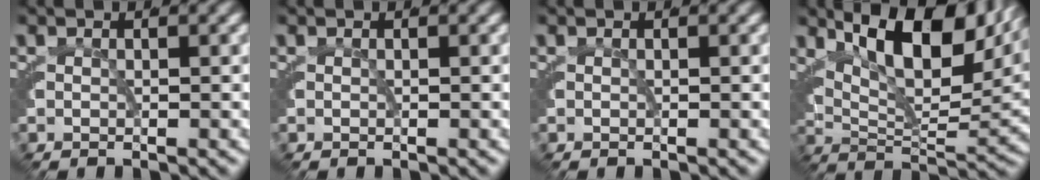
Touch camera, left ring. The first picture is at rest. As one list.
[{"total": 0.0}, {"total": 0.0}, {"total": 11.1, "force": [6.5, 3.9, 8.1], "torque": [-0.113, 0.017, 0.095]}]